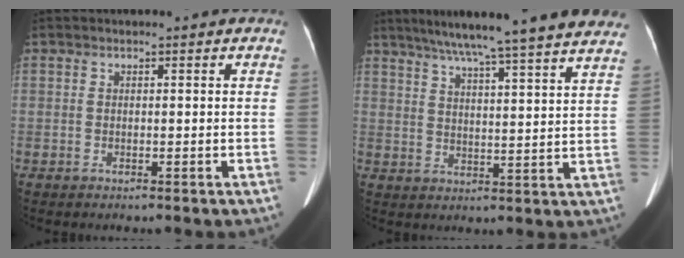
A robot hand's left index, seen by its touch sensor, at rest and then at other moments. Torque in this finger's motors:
{"motor_torque": [0.70, -0.93, 0.13, 0.17]}